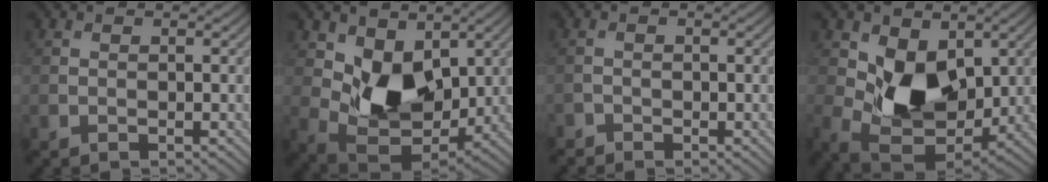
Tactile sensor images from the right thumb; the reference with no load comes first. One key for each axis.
{"total": 9.3, "fx": 2.9, "fy": 6.1, "fz": 6.4, "tx": -0.136, "ty": -0.025, "tz": 0.049}
{"total": 1.2, "fx": -1.0, "fy": 0.6, "fz": 0.0, "tx": 0.001, "ty": -0.001, "tz": -0.023}
{"total": 10.6, "fx": 1.4, "fy": 7.1, "fz": 7.7, "tx": -0.155, "ty": -0.024, "tz": 0.025}